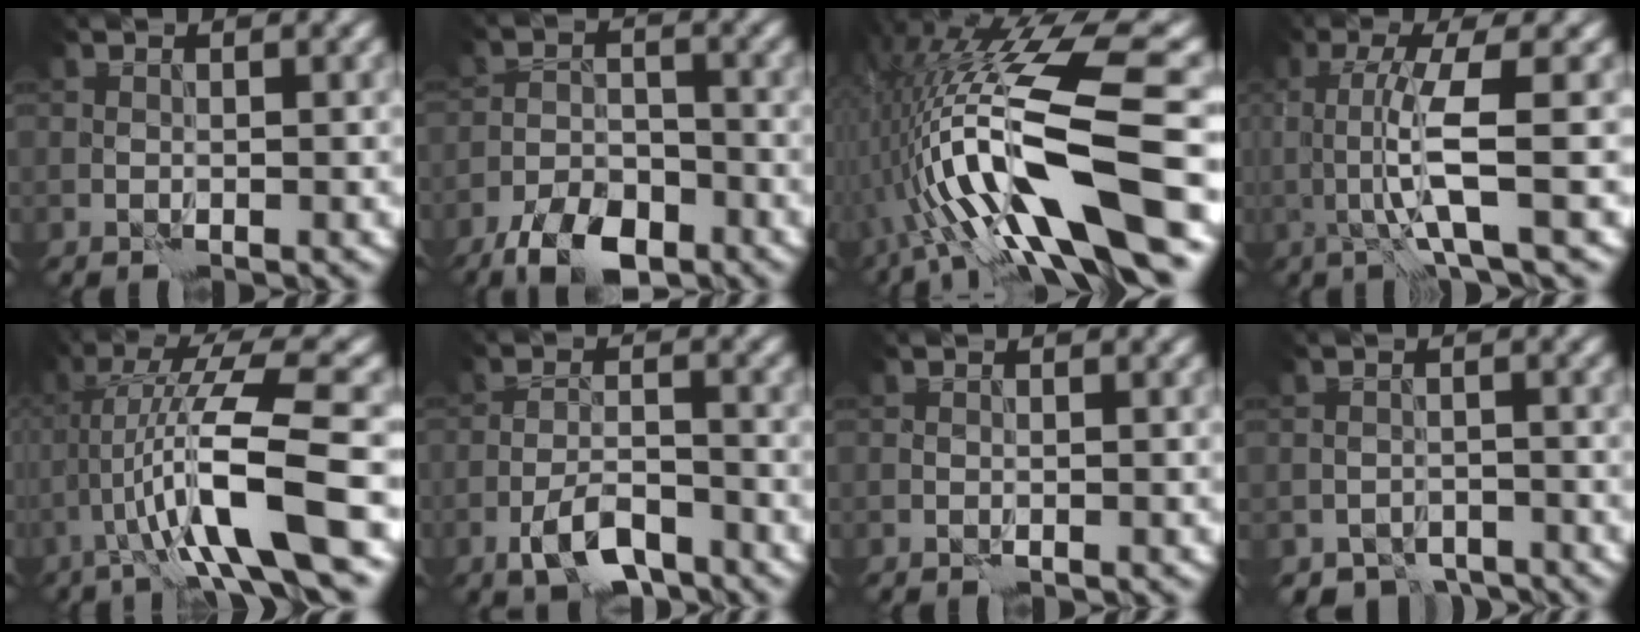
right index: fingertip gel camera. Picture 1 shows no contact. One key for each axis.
{"total": 6.1, "fx": -4.5, "fy": 2.5, "fz": 3.4, "tx": -0.054, "ty": -0.006, "tz": -0.085}
{"total": 14.8, "fx": -3.2, "fy": 3.1, "fz": 14.2, "tx": -0.263, "ty": 0.012, "tz": -0.045}
{"total": 4.6, "fx": -0.2, "fy": 0.2, "fz": 4.6, "tx": -0.088, "ty": 0.001, "tz": -0.004}
{"total": 9.4, "fx": -2.3, "fy": 1.0, "fz": 9.1, "tx": -0.153, "ty": 0.020, "tz": -0.037}
{"total": 4.7, "fx": -2.9, "fy": 1.8, "fz": 3.2, "tx": -0.055, "ty": -0.002, "tz": -0.055}
{"total": 0.0}
{"total": 2.9, "fx": -2.4, "fy": 1.4, "fz": 0.4, "tx": 0.007, "ty": -0.007, "tz": -0.041}